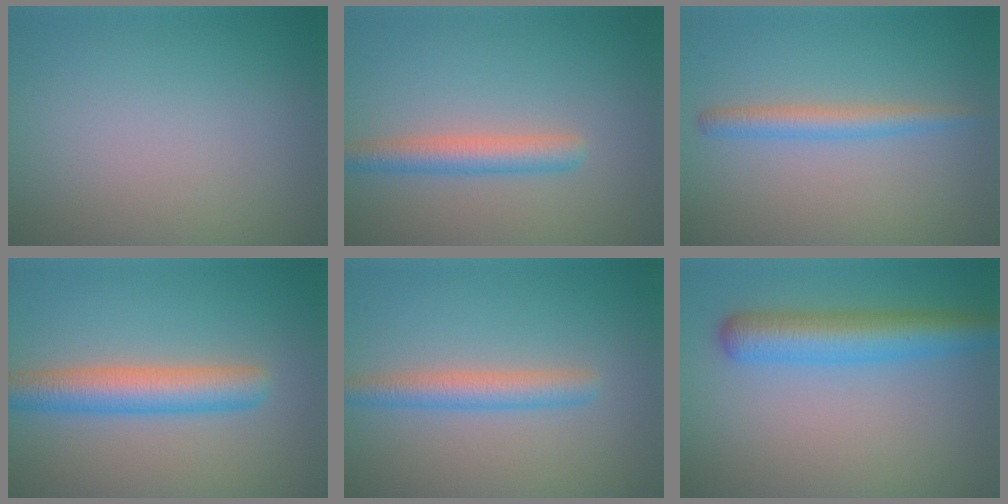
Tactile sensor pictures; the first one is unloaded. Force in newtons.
{"total": 3.0, "press": 3.0, "slide": 0.1}
{"total": 2.2, "press": 2.2, "slide": 0.2}
{"total": 4.8, "press": 4.8, "slide": 0.1}
{"total": 2.9, "press": 2.9, "slide": 0.0}
{"total": 5.3, "press": 5.3, "slide": 0.2}